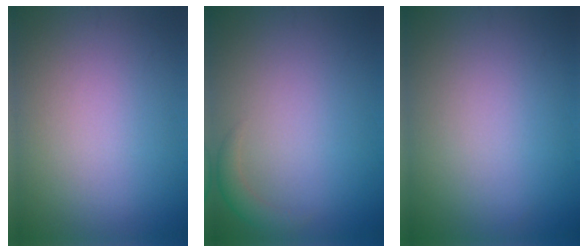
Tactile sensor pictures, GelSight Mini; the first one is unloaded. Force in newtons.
{"total": 1.5, "press": 1.5, "slide": 0.1}
{"total": 0.0}